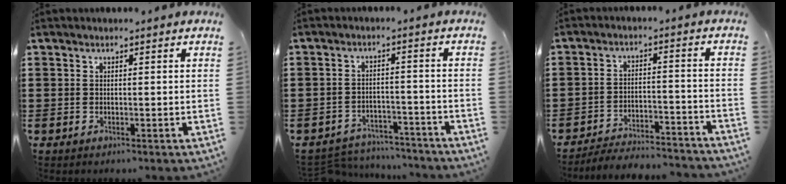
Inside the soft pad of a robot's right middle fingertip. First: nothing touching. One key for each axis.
{"total": 3.8, "fx": -3.8, "fy": 0.1, "fz": -0.1, "tx": 0.003, "ty": 0.008, "tz": -0.081}
{"total": 4.0, "fx": -4.0, "fy": -0.2, "fz": 0.6, "tx": -0.014, "ty": 0.000, "tz": -0.084}